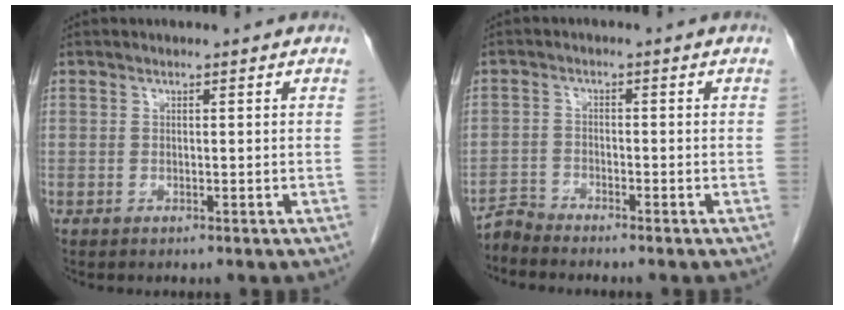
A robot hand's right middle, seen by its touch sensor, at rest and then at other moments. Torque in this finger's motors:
{"motor_torque": [-0.09, 0.08, -0.06, -0.02]}